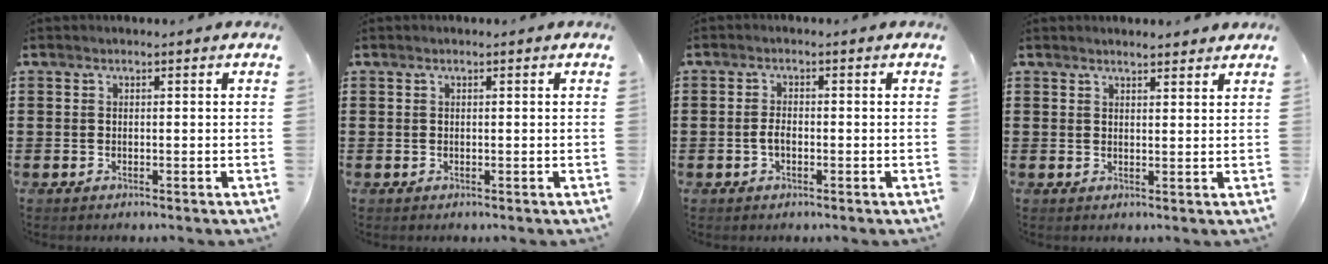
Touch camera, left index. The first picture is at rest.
{"total": 0.0}
{"total": 2.1, "force": [-0.5, 0.9, 1.9], "torque": [-0.053, -0.005, -0.014]}
{"total": 2.0, "force": [1.9, 0.1, 0.4], "torque": [-0.012, 0.002, 0.038]}